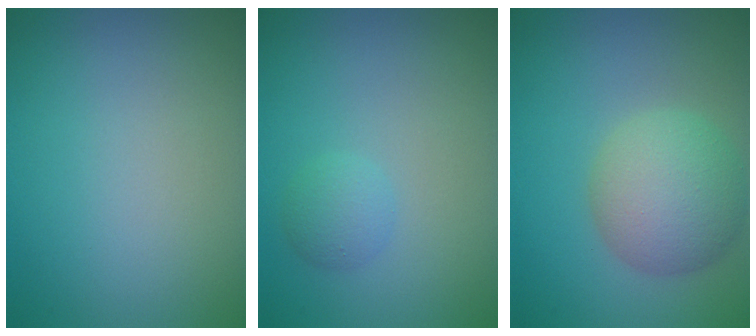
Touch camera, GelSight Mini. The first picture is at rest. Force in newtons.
{"total": 1.5, "press": 1.5, "slide": 0.1}
{"total": 5.8, "press": 5.8, "slide": 0.4}